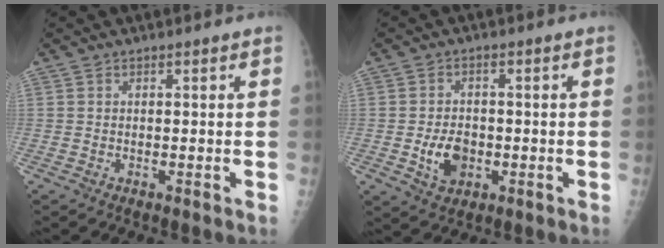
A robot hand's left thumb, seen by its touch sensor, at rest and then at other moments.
{"total": 6.0, "force": [-1.3, 4.4, 3.9], "torque": [-0.050, 0.002, -0.018]}